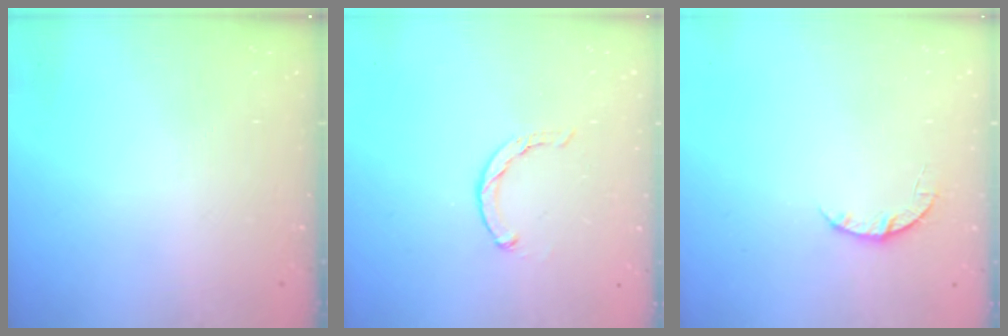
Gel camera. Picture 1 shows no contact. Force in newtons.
{"total": 1.1, "press": 1.1, "slide": 0.2}
{"total": 3.2, "press": 3.2, "slide": 0.5}